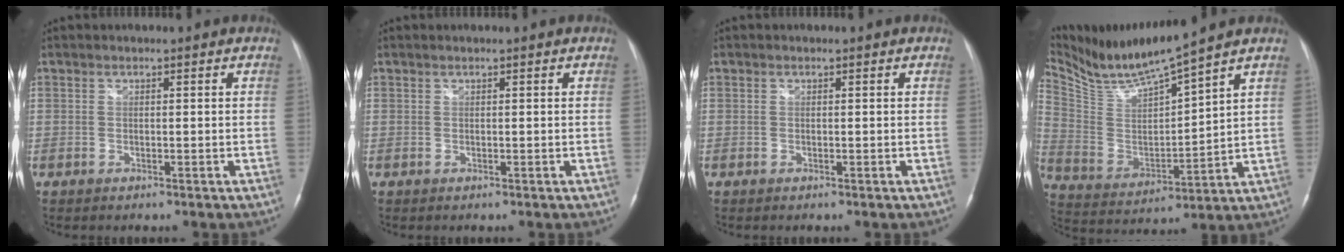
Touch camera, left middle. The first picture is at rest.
{"total": 0.0}
{"total": 0.0}
{"total": 11.2, "force": [10.3, -1.5, 4.0], "torque": [-0.095, -0.009, 0.212]}